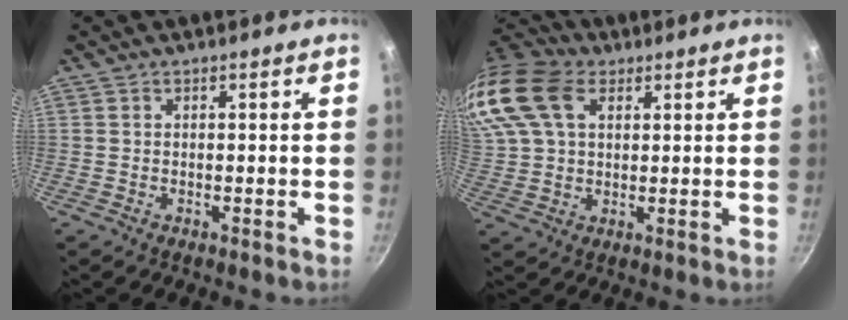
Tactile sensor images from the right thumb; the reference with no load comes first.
{"total": 20.0, "force": [8.2, 13.2, 12.5], "torque": [-0.290, 0.031, 0.154]}